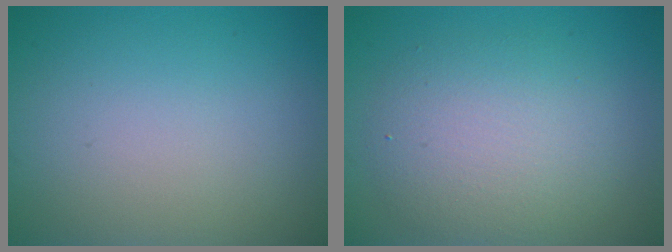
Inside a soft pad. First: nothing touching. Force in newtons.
{"total": 4.8, "press": 4.8, "slide": 0.1}